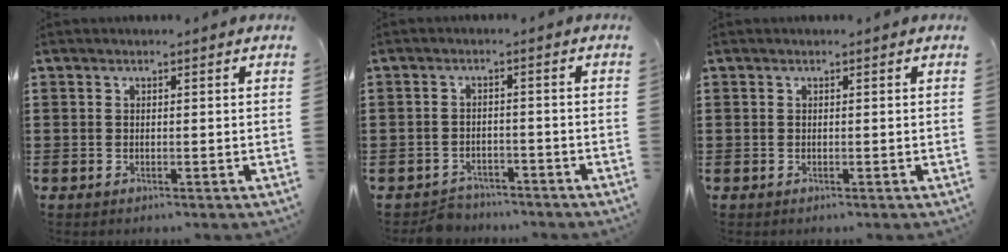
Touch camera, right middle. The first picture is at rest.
{"total": 2.7, "force": [-2.6, 0.6, -0.1], "torque": [-0.007, -0.002, -0.057]}
{"total": 0.0}